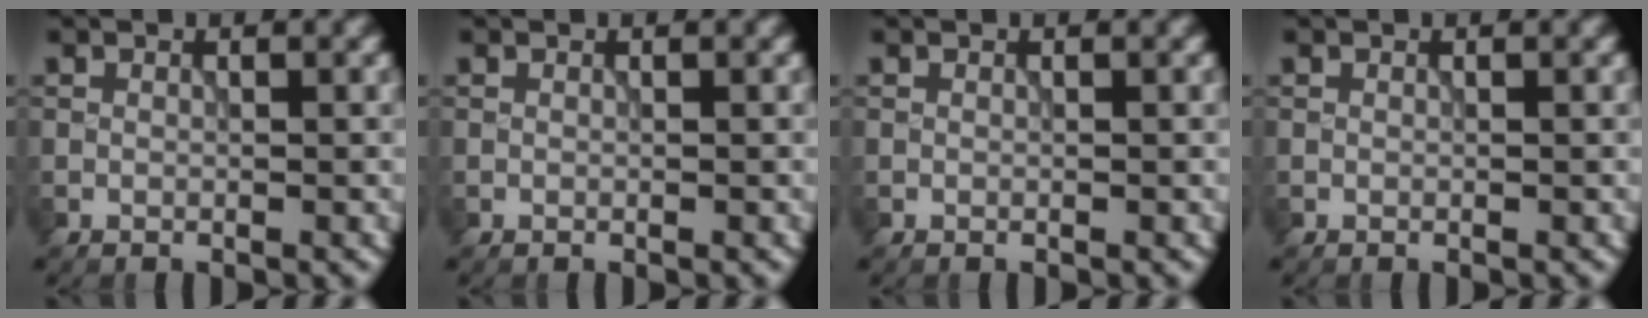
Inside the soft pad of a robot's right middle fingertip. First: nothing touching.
{"total": 0.0}
{"total": 0.0}
{"total": 0.0}